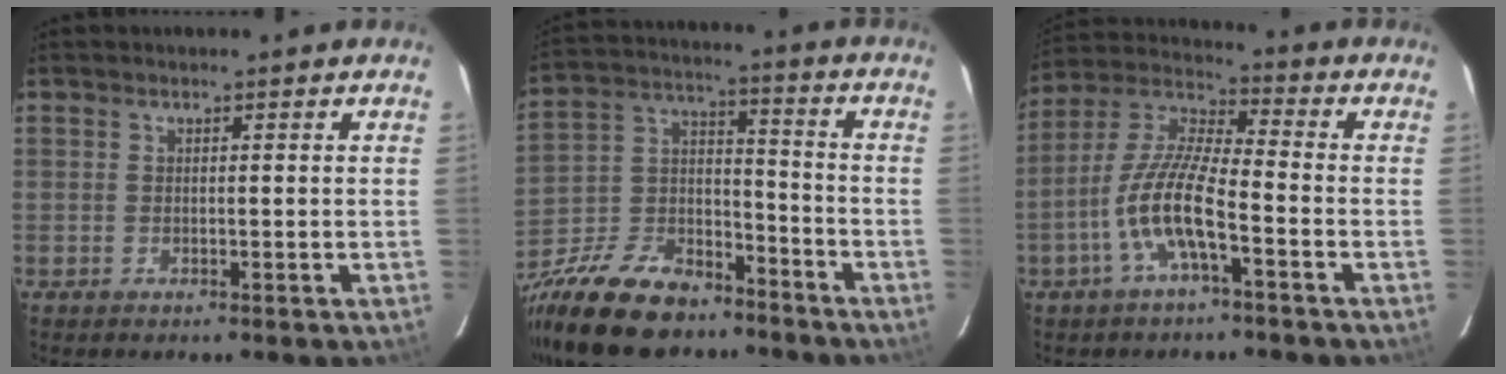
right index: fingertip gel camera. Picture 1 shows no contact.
{"total": 22.7, "force": [-16.8, 10.9, 10.9], "torque": [-0.248, 0.012, -0.278]}
{"total": 10.3, "force": [-4.4, 2.2, 9.0], "torque": [-0.199, 0.003, -0.087]}